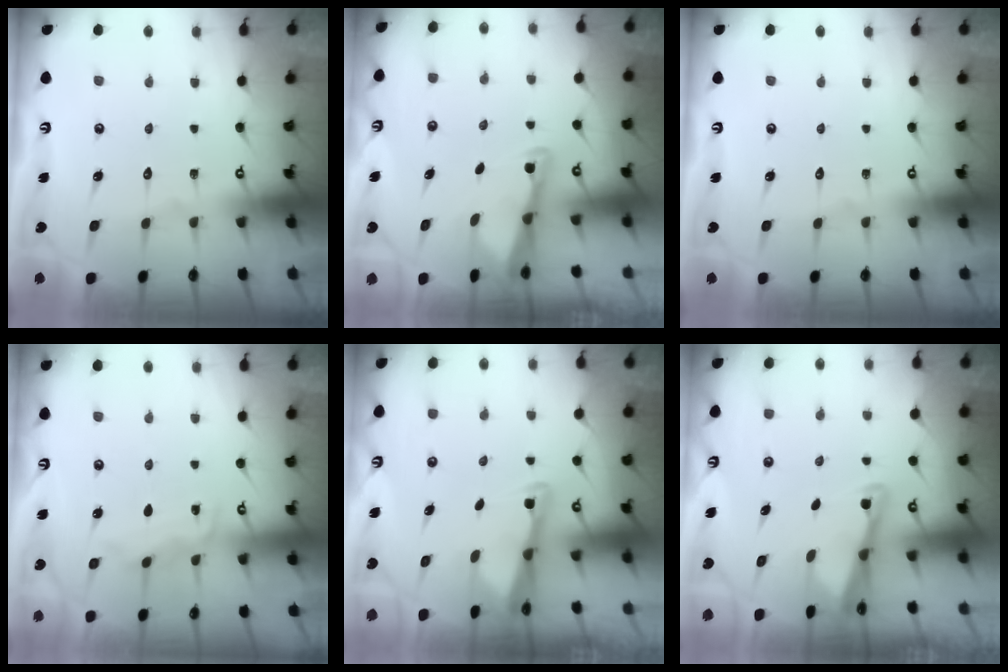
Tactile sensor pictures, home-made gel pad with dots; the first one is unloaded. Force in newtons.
{"total": 3.0, "press": 3.0, "slide": 0.2}
{"total": 0.0}
{"total": 5.0, "press": 5.0, "slide": 0.6}
{"total": 2.5, "press": 2.5, "slide": 0.3}
{"total": 2.6, "press": 2.6, "slide": 0.1}